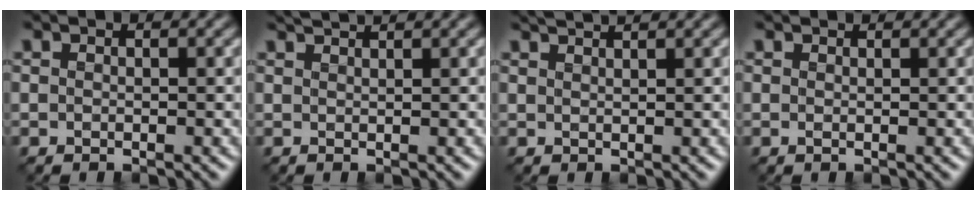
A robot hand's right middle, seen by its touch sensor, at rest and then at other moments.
{"total": 2.0, "force": [1.7, 0.3, 0.9], "torque": [0.000, 0.006, 0.016]}
{"total": 2.6, "force": [2.2, 0.6, 1.1], "torque": [0.007, 0.012, 0.015]}
{"total": 0.7, "force": [0.7, 0.1, 0.2], "torque": [-0.004, -0.002, 0.005]}